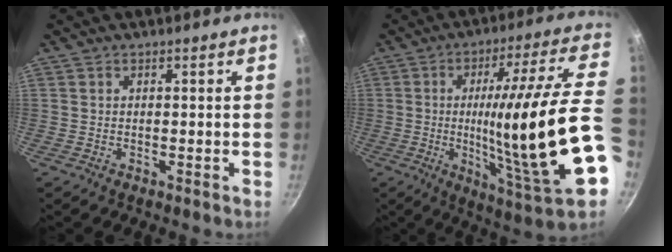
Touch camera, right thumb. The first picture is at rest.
{"total": 24.3, "force": [-2.5, 3.5, 23.9], "torque": [-0.355, 0.006, -0.025]}